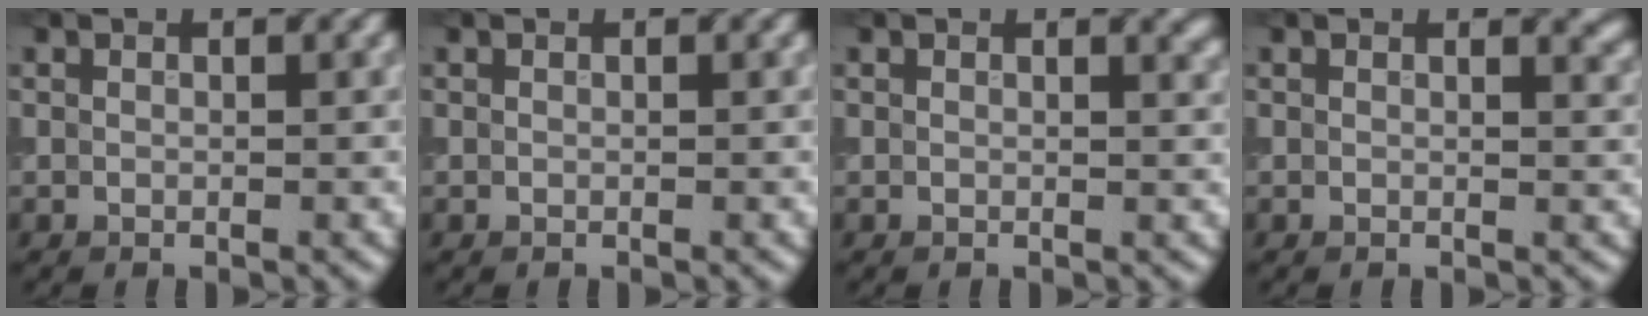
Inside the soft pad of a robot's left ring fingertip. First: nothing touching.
{"total": 0.0}
{"total": 1.3, "force": [0.9, 0.4, 0.8], "torque": [-0.002, 0.003, 0.012]}
{"total": 1.6, "force": [1.3, 0.5, 0.9], "torque": [-0.002, 0.001, 0.013]}